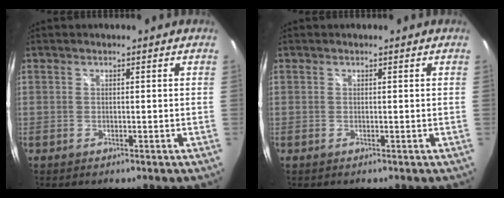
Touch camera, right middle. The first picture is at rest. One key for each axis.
{"total": 0.0}